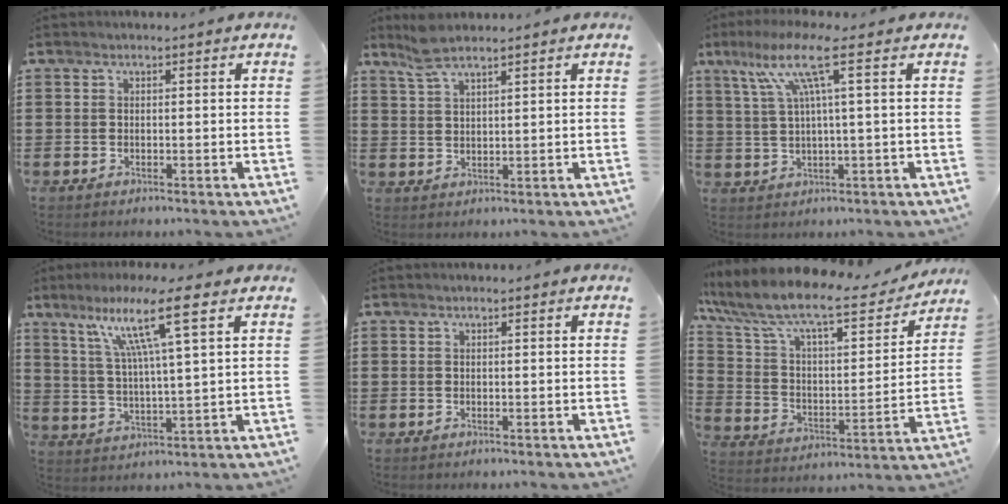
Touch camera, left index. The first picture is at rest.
{"total": 4.4, "force": [3.5, 0.7, 2.5], "torque": [-0.057, 0.001, 0.066]}
{"total": 8.9, "force": [3.3, 0.4, 8.3], "torque": [-0.180, 0.002, 0.049]}
{"total": 10.8, "force": [6.3, 0.5, 8.8], "torque": [-0.178, -0.009, 0.102]}
{"total": 0.0}
{"total": 10.5, "force": [8.6, 1.9, 5.7], "torque": [-0.146, -0.055, 0.143]}